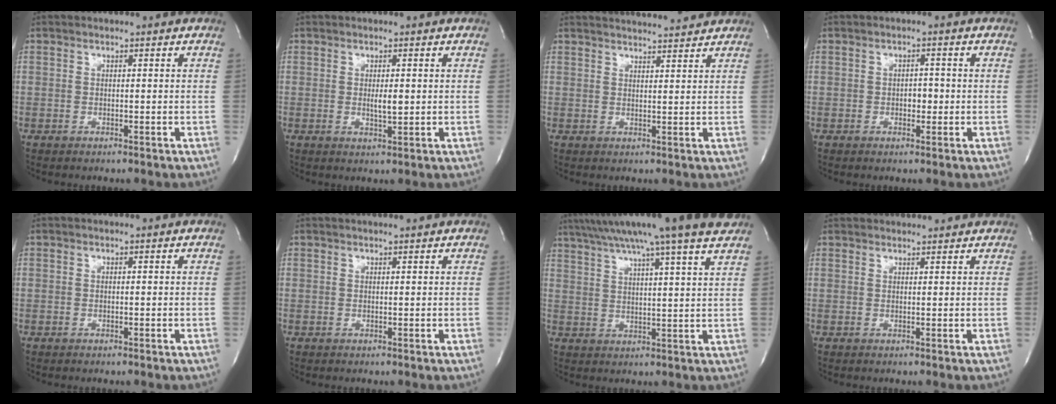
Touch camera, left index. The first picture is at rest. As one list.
[{"total": 2.1, "force": [0.2, 0.5, 2.0], "torque": [-0.034, -0.005, 0.004]}, {"total": 8.2, "force": [7.9, 0.5, 2.0], "torque": [-0.031, 0.012, 0.103]}, {"total": 1.9, "force": [-0.4, 1.2, 1.4], "torque": [-0.016, 0.003, -0.005]}, {"total": 0.0}, {"total": 2.1, "force": [2.0, -0.2, 0.6], "torque": [-0.005, 0.010, 0.027]}, {"total": 18.6, "force": [15.1, -0.9, 10.9], "torque": [-0.193, 0.020, 0.210]}, {"total": 7.7, "force": [7.4, 1.2, 1.5], "torque": [-0.018, 0.035, 0.093]}]